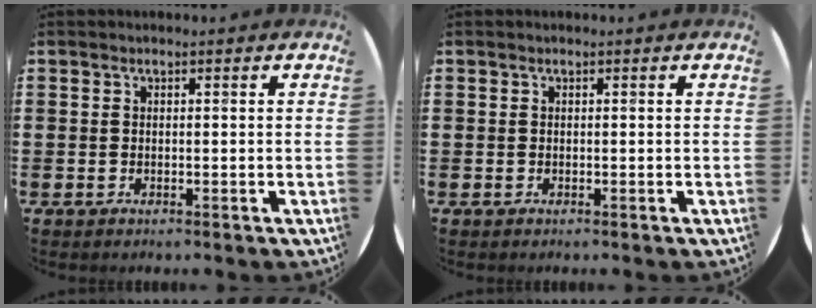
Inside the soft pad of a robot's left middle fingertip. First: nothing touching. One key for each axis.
{"total": 0.0}